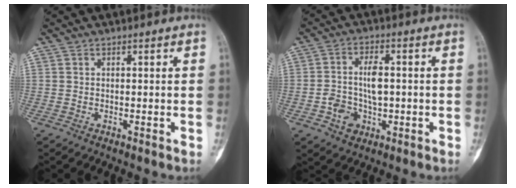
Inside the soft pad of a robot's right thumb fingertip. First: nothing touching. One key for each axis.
{"total": 7.8, "fx": -1.0, "fy": 5.3, "fz": 5.6, "tx": -0.079, "ty": 0.016, "tz": -0.012}